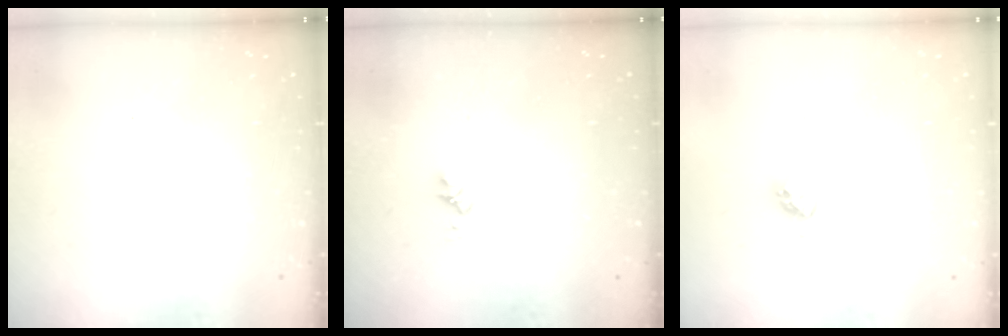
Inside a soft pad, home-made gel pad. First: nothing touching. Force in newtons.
{"total": 3.0, "press": 3.0, "slide": 0.4}
{"total": 3.9, "press": 3.8, "slide": 0.4}